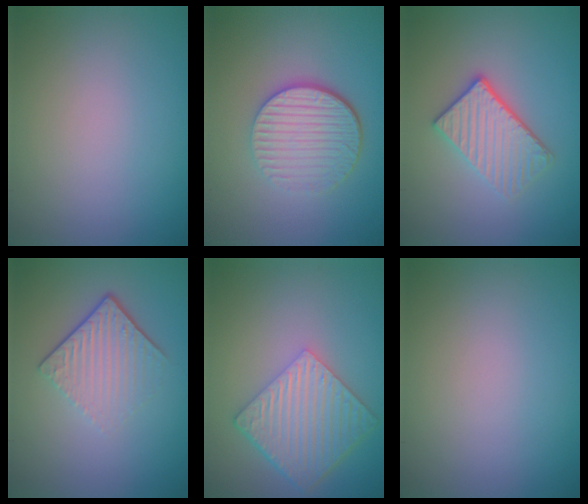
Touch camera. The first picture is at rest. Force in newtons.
{"total": 5.3, "press": 3.8, "slide": 3.6}
{"total": 3.7, "press": 3.2, "slide": 1.9}
{"total": 4.3, "press": 2.9, "slide": 3.2}
{"total": 6.4, "press": 4.6, "slide": 4.5}
{"total": 0.0}